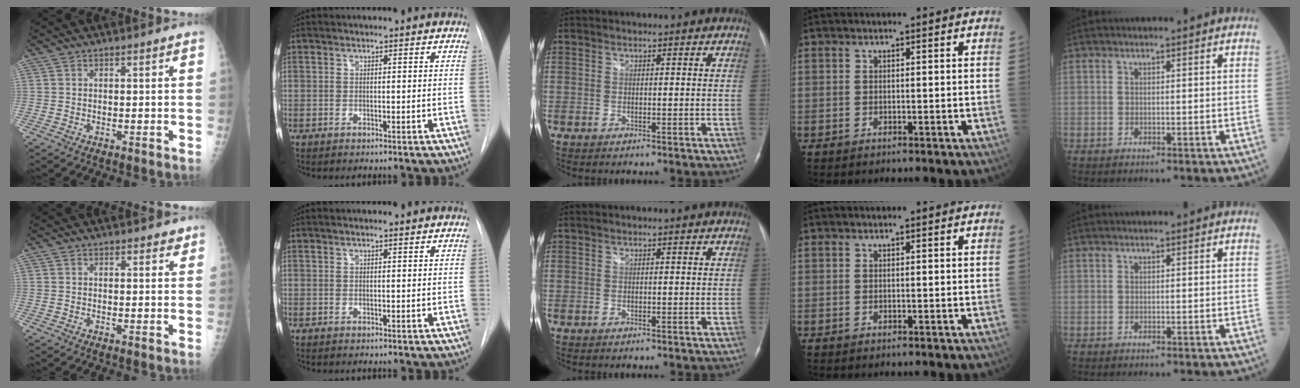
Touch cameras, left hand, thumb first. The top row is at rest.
{"thumb": {"total": 1.7, "force": [1.2, 0.9, 0.7], "torque": [0.008, -0.005, 0.010]}, "index": {"total": 0.6, "force": [0.6, 0.0, 0.3], "torque": [-0.010, 0.008, 0.011]}}